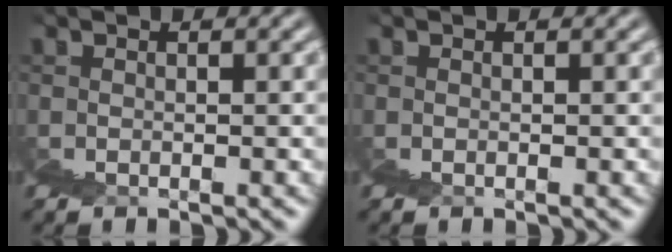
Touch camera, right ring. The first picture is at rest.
{"total": 0.0}